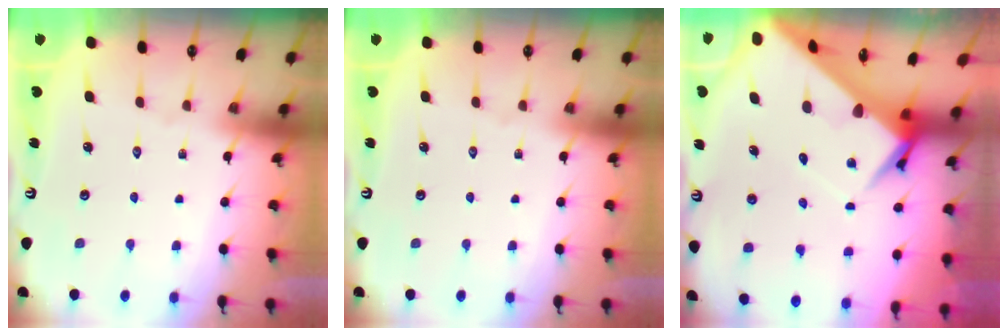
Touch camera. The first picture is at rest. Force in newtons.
{"total": 0.0}
{"total": 8.3, "press": 8.3, "slide": 0.8}